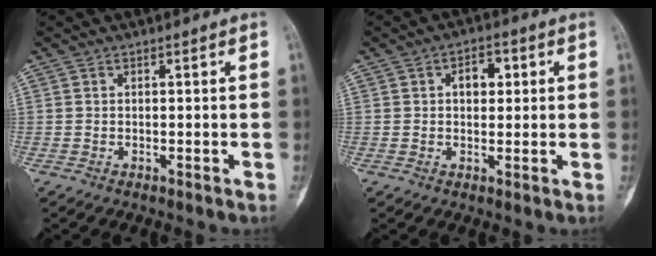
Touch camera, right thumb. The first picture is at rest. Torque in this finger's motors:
{"motor_torque": [0.18, 0.01, 0.44, 0.11, 0.00]}